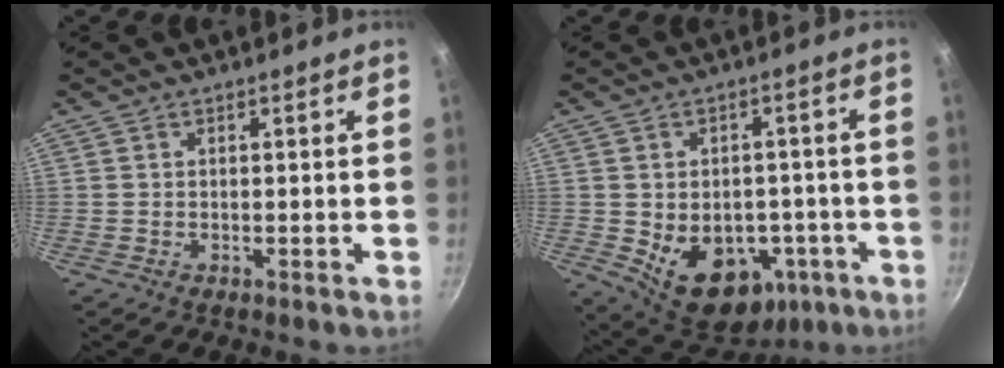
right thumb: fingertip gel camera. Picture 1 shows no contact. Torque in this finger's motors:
{"motor_torque": [-0.23, 0.56, -0.03, -0.10, 0.11]}